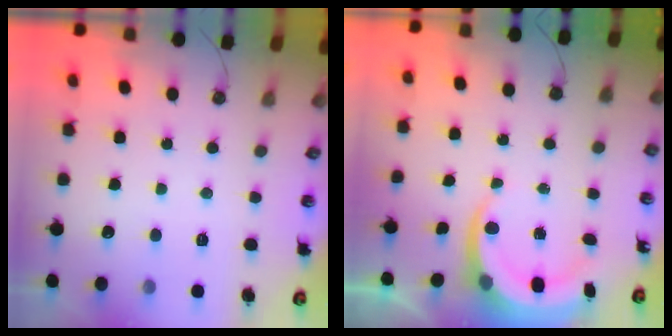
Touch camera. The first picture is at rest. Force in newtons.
{"total": 7.0, "press": 6.8, "slide": 1.8}